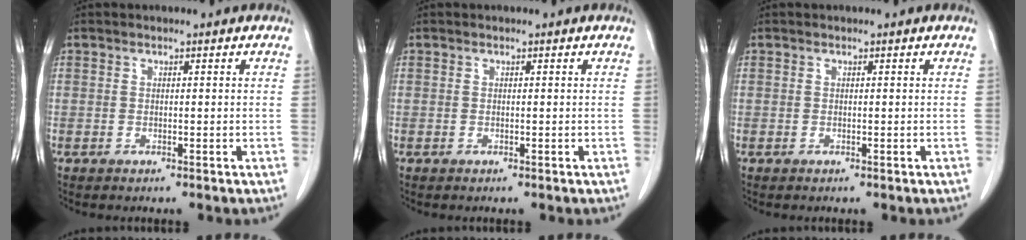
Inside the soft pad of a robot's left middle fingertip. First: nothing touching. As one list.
[{"total": 0.0}, {"total": 0.0}]